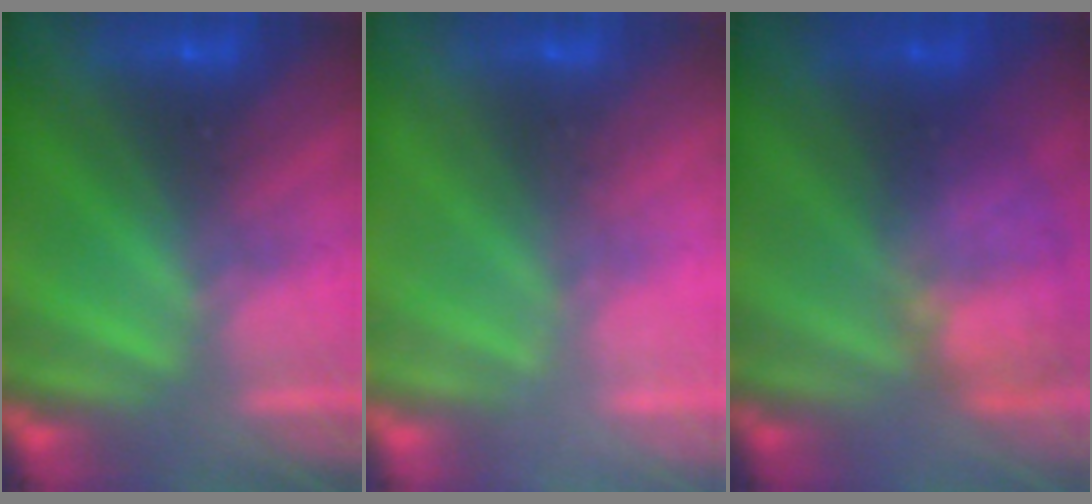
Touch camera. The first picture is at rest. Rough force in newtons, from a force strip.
{"total": 1.4}
{"total": 7.8}